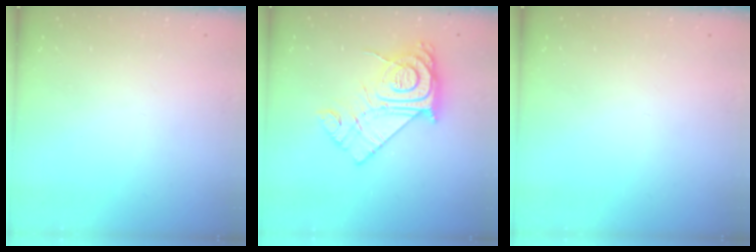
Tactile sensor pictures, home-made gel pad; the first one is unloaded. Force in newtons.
{"total": 18.1, "press": 18.0, "slide": 1.5}
{"total": 0.0}